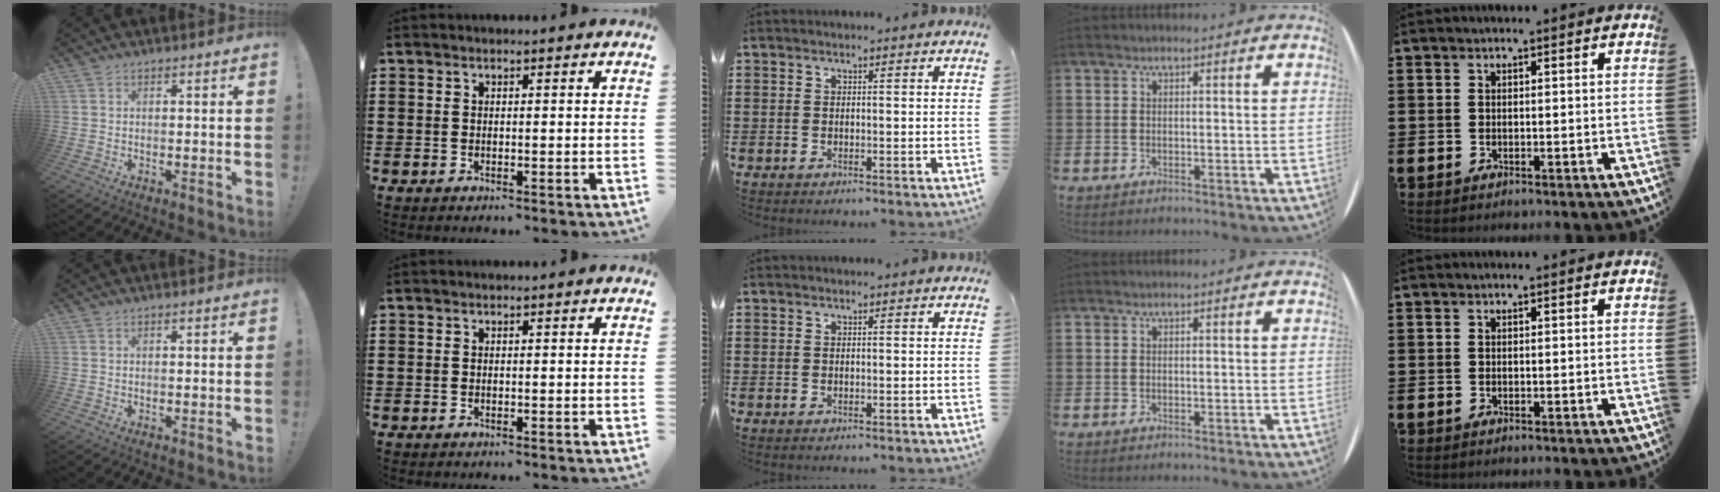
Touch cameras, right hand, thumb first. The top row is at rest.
{}